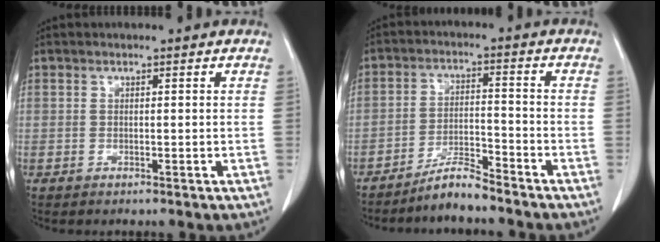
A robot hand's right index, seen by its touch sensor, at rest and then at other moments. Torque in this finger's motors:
{"motor_torque": [-0.47, -0.43, -0.23, -0.10]}